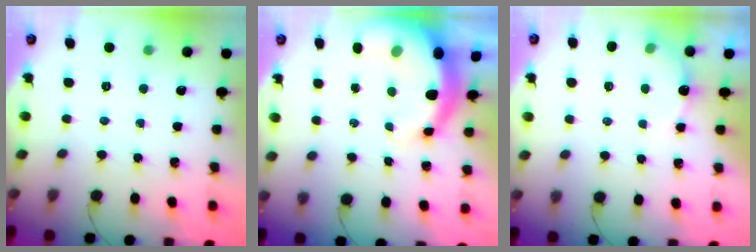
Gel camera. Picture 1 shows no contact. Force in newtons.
{"total": 9.9, "press": 9.7, "slide": 1.9}
{"total": 3.8, "press": 3.7, "slide": 0.8}